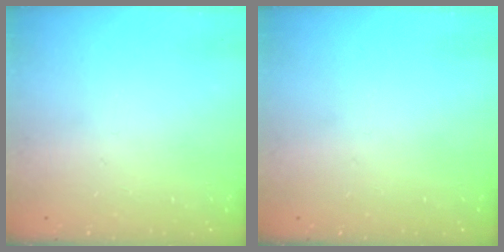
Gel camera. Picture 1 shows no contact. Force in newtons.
{"total": 0.0}